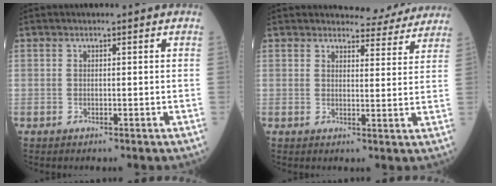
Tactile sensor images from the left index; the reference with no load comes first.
{"total": 7.1, "force": [6.9, 1.7, 0.3], "torque": [0.005, -0.009, 0.069]}